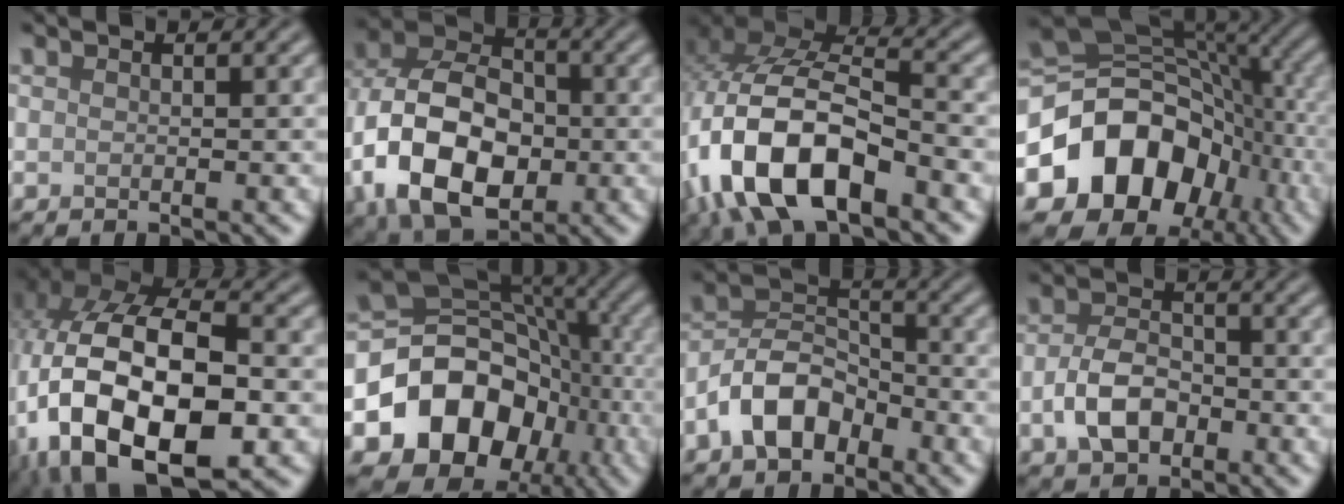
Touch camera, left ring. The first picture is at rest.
{"total": 12.9, "force": [-3.1, 8.7, 9.0], "torque": [-0.185, -0.012, -0.068]}
{"total": 13.8, "force": [-5.8, 6.6, 10.7], "torque": [-0.225, -0.012, -0.111]}
{"total": 13.9, "force": [-4.8, 11.0, 6.9], "torque": [-0.133, -0.008, -0.092]}
{"total": 17.0, "force": [-4.8, 10.0, 12.9], "torque": [-0.250, -0.020, -0.078]}
{"total": 12.2, "force": [-4.1, 9.6, 6.2], "torque": [-0.105, -0.003, -0.072]}
{"total": 6.0, "force": [-3.2, 3.7, 3.4], "torque": [-0.059, 0.007, -0.071]}
{"total": 4.5, "force": [-1.5, 3.0, 3.1], "torque": [-0.064, 0.001, -0.034]}